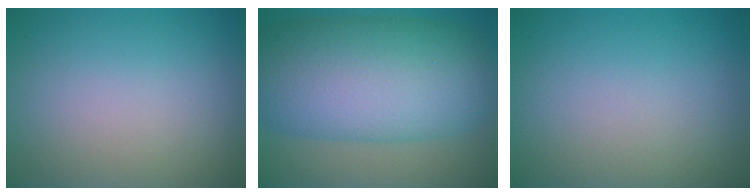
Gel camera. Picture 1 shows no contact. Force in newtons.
{"total": 13.7, "press": 13.7, "slide": 0.2}
{"total": 0.0}